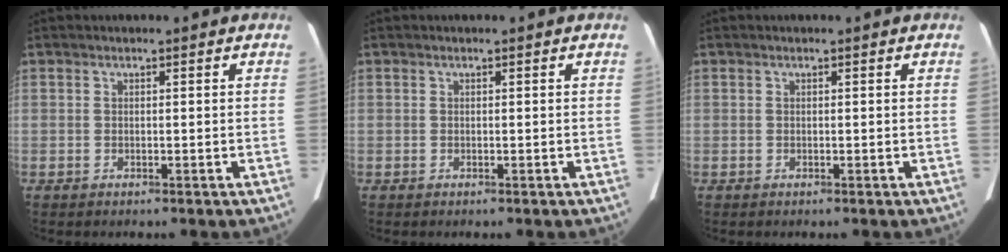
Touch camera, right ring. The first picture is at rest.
{"total": 0.0}
{"total": 0.0}